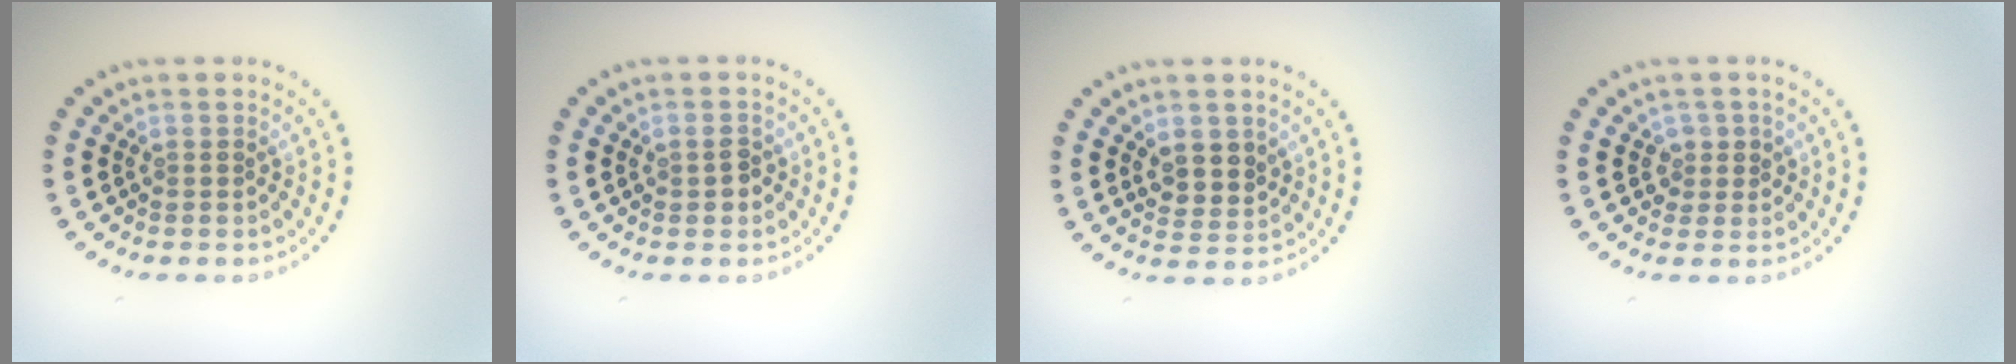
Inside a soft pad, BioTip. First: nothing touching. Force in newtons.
{"total": 1.4, "press": 1.4, "slide": 0.1}
{"total": 2.5, "press": 2.3, "slide": 1.0}
{"total": 1.4, "press": 1.3, "slide": 0.5}